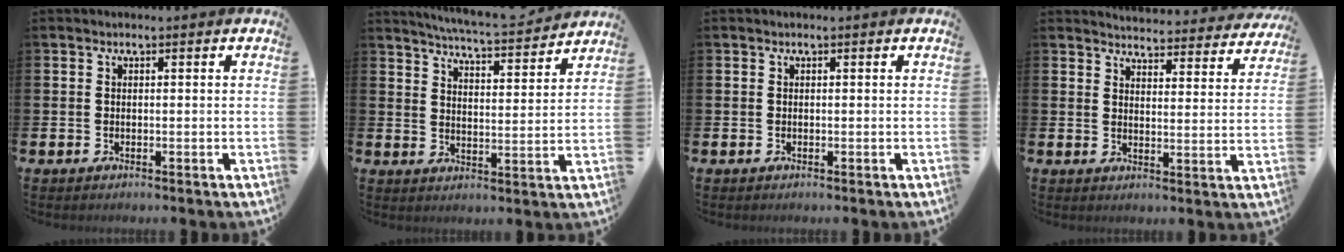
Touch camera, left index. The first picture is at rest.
{"total": 6.1, "force": [5.9, -0.2, 1.1], "torque": [-0.038, -0.045, 0.102]}
{"total": 0.0}
{"total": 4.4, "force": [4.3, 0.5, 0.4], "torque": [-0.012, -0.038, 0.072]}